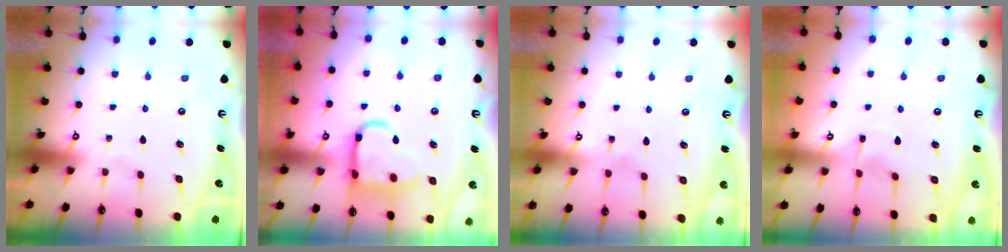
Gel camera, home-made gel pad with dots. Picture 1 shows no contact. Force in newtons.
{"total": 14.1, "press": 14.0, "slide": 1.5}
{"total": 5.8, "press": 5.8, "slide": 0.6}
{"total": 2.9, "press": 2.9, "slide": 0.2}